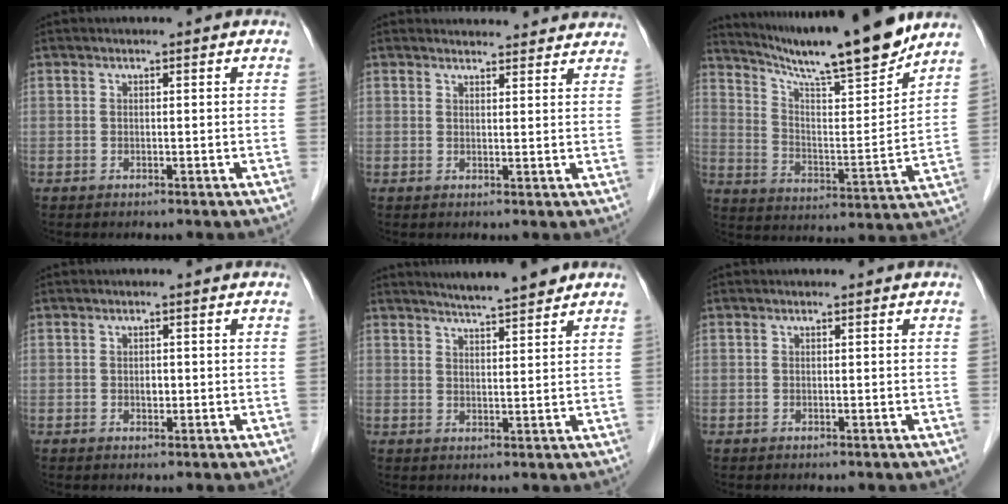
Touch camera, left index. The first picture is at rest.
{"total": 9.2, "force": [8.9, 1.8, 1.4], "torque": [0.002, 0.011, 0.084]}
{"total": 17.6, "force": [15.4, -0.2, 8.5], "torque": [-0.142, -0.020, 0.245]}
{"total": 1.1, "force": [-0.4, 0.7, 0.7], "torque": [-0.013, -0.002, -0.004]}
{"total": 6.6, "force": [5.9, 0.0, 3.0], "torque": [-0.053, 0.006, 0.087]}
{"total": 0.0}